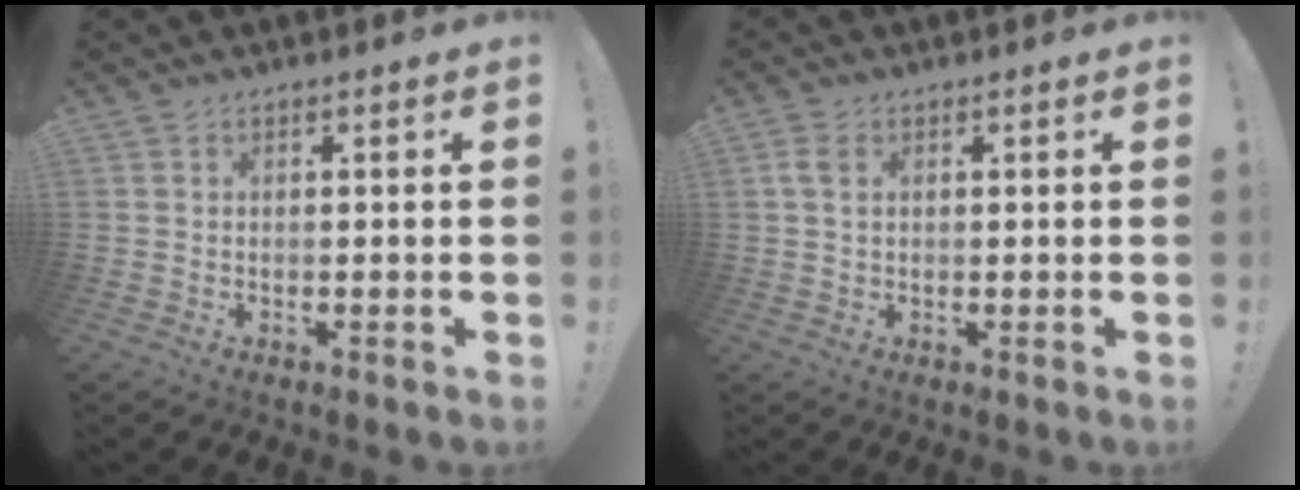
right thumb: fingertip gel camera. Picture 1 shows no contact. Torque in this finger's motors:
{"motor_torque": [0.18, 0.08, -0.02, 0.05, 0.11]}